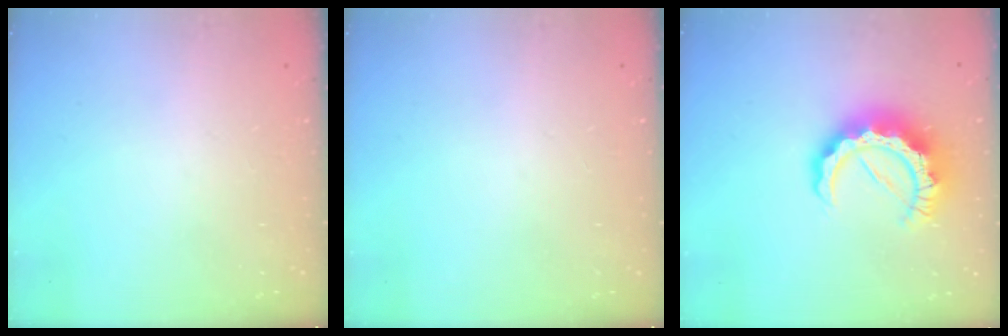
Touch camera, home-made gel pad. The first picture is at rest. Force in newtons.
{"total": 0.0}
{"total": 13.4, "press": 13.3, "slide": 1.5}